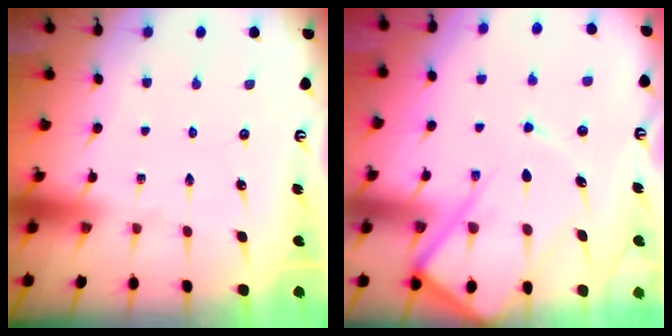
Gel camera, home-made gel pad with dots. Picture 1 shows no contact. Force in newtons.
{"total": 13.1, "press": 13.1, "slide": 1.2}